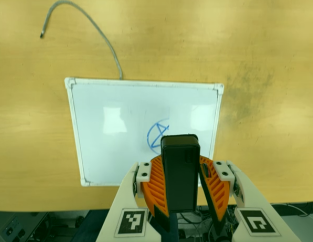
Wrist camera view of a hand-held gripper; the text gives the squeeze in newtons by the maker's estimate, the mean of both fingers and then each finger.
{"total": 7.1, "left": 7.7, "right": 6.6}